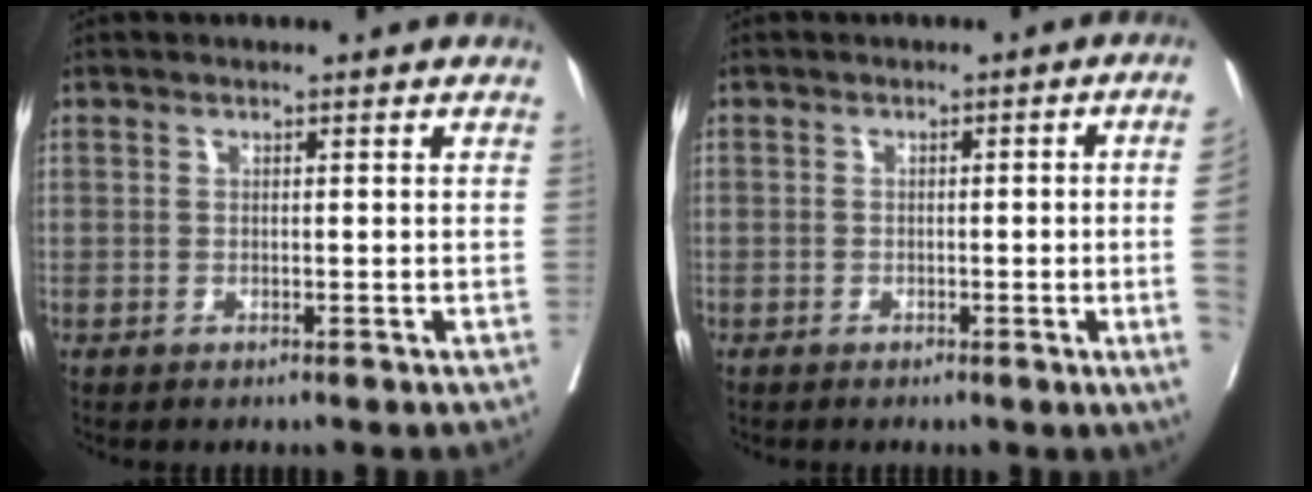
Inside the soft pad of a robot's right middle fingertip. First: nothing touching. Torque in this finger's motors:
{"motor_torque": [1.40, -0.73, 0.25, -0.21]}